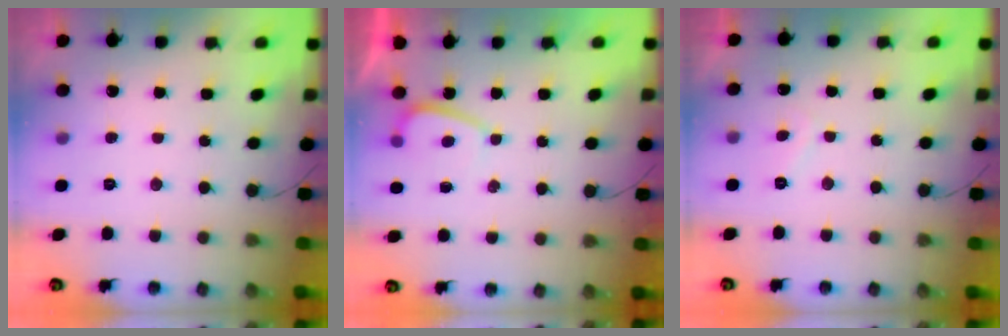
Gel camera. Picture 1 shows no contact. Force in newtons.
{"total": 1.8, "press": 1.7, "slide": 0.6}
{"total": 1.1, "press": 0.9, "slide": 0.6}